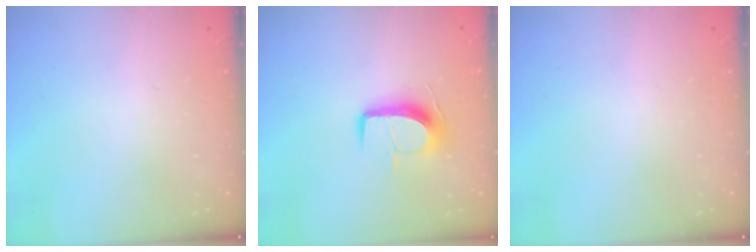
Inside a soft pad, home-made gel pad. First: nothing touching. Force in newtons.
{"total": 10.9, "press": 10.9, "slide": 0.2}
{"total": 0.0}